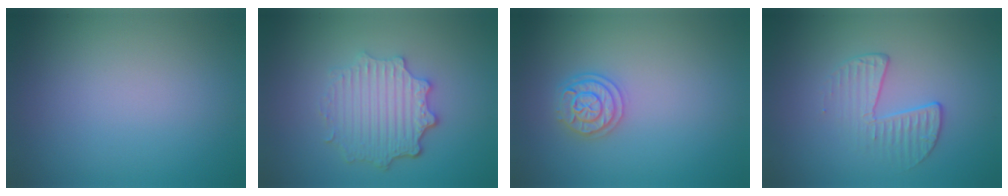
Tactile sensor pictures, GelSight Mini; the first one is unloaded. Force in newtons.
{"total": 4.7, "press": 3.7, "slide": 2.9}
{"total": 2.4, "press": 2.4, "slide": 0.4}
{"total": 2.2, "press": 1.3, "slide": 1.8}